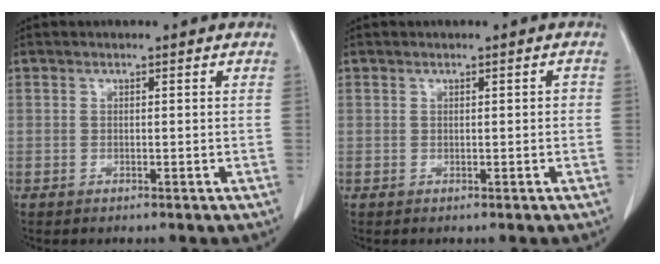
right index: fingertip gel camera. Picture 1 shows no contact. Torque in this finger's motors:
{"motor_torque": [0.05, -0.01, 0.01, 0.00]}